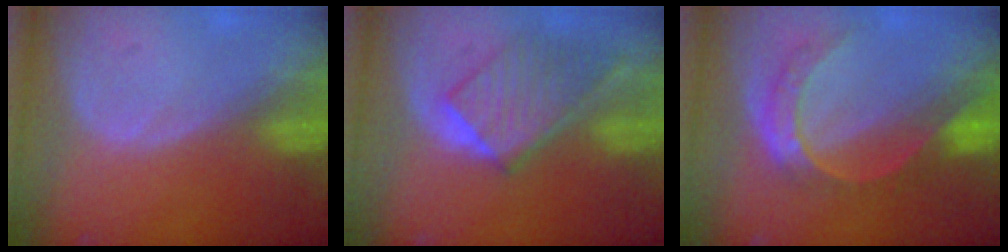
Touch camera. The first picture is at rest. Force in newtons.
{"total": 7.2, "press": 7.2, "slide": 0.5}
{"total": 7.7, "press": 6.4, "slide": 4.3}